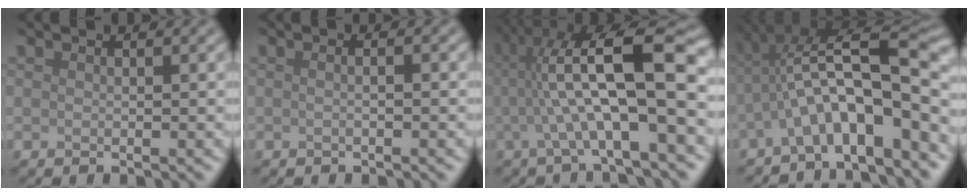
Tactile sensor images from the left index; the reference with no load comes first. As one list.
[{"total": 2.2, "force": [0.4, 1.2, 1.9], "torque": [-0.006, 0.009, -0.022]}, {"total": 11.5, "force": [0.8, 2.4, 11.2], "torque": [-0.180, 0.026, 0.018]}, {"total": 9.6, "force": [-2.8, 2.3, 8.9], "torque": [-0.144, 0.029, -0.049]}]